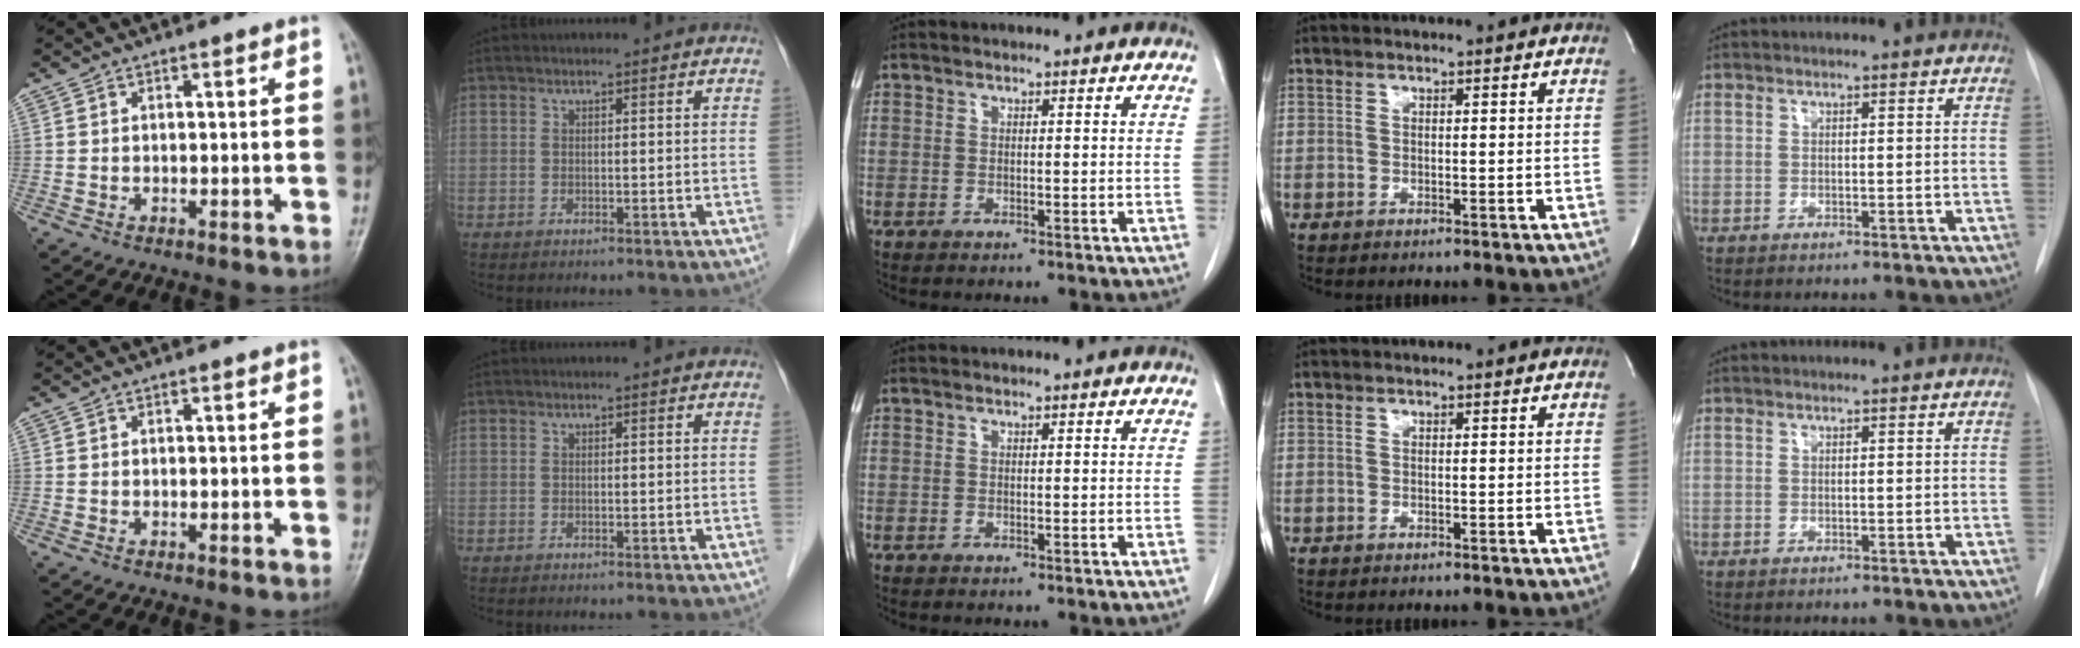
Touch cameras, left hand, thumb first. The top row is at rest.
{}